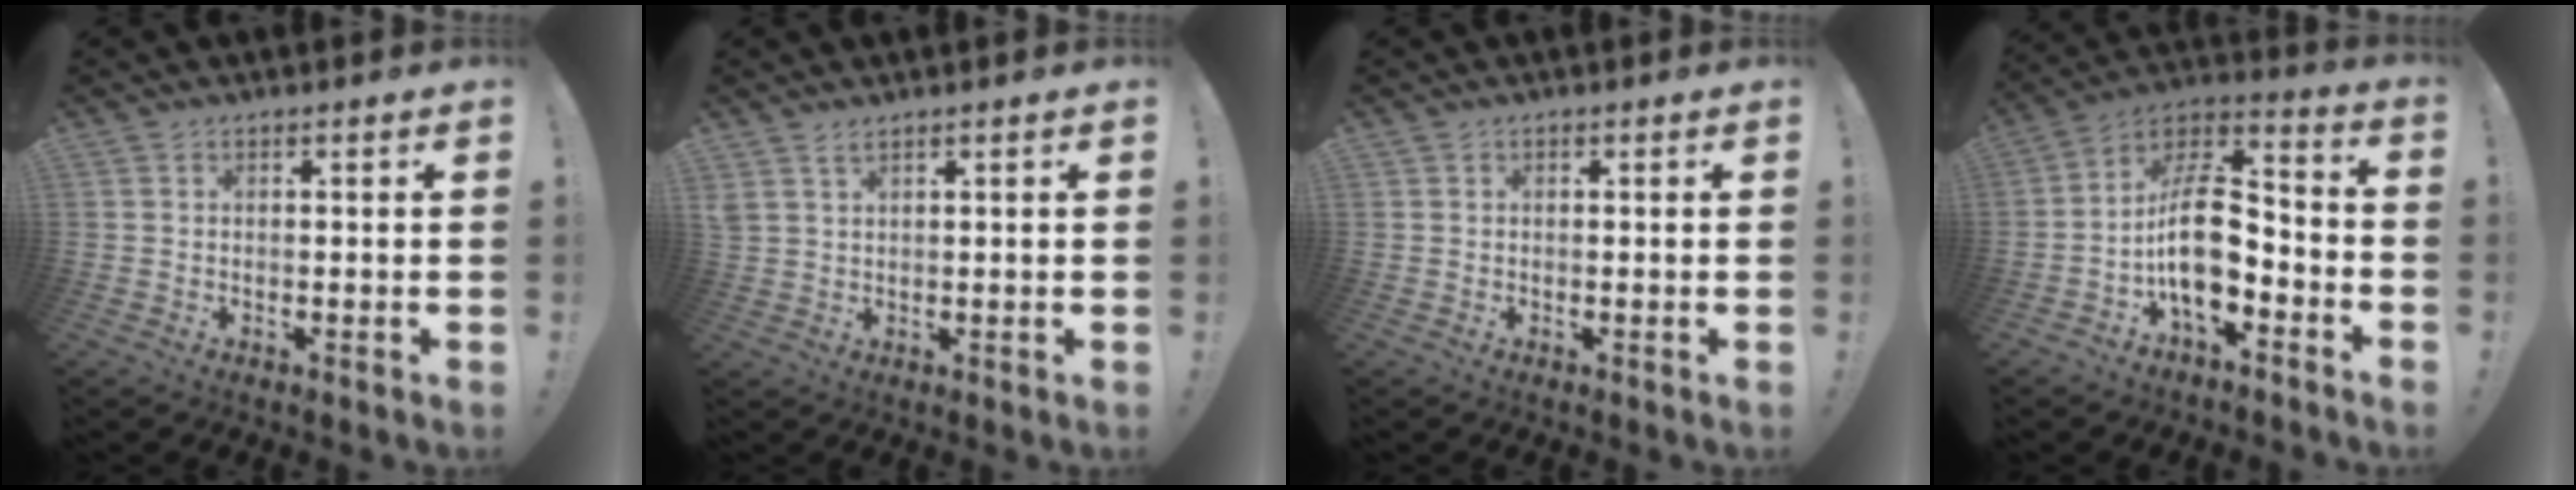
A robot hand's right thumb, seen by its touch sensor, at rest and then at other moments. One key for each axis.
{"total": 2.3, "fx": 1.7, "fy": 0.5, "fz": 1.6, "tx": -0.037, "ty": -0.003, "tz": 0.032}
{"total": 0.0}
{"total": 16.7, "fx": -4.5, "fy": 8.8, "fz": 13.5, "tx": -0.247, "ty": 0.026, "tz": -0.071}